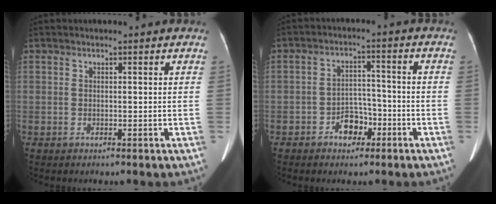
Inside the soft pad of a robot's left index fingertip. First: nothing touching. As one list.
[{"total": 4.7, "force": [-2.6, 3.0, 2.5], "torque": [-0.041, 0.016, -0.042]}]